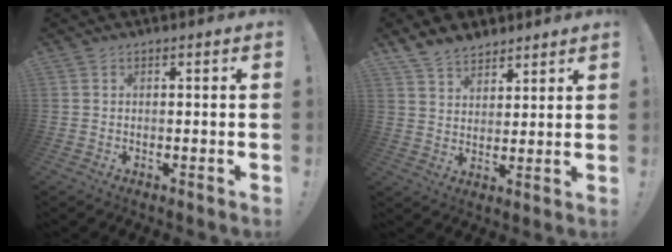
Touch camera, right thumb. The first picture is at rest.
{"total": 8.0, "force": [6.4, 4.3, 2.1], "torque": [-0.046, -0.037, 0.126]}